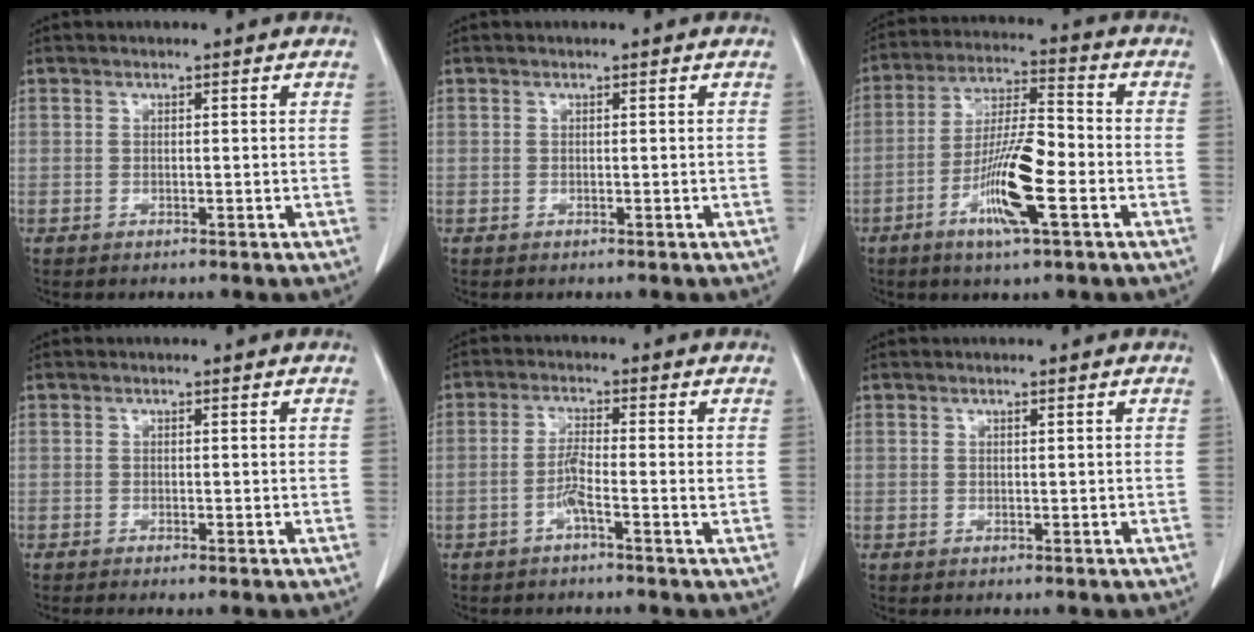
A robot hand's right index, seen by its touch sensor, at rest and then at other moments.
{"total": 0.0}
{"total": 11.9, "force": [-4.4, 1.4, 10.9], "torque": [-0.207, -0.007, -0.082]}
{"total": 0.9, "force": [-0.4, 0.0, 0.8], "torque": [-0.014, -0.002, -0.008]}
{"total": 3.3, "force": [-1.3, -0.2, 3.1], "torque": [-0.059, 0.005, -0.028]}
{"total": 0.0}